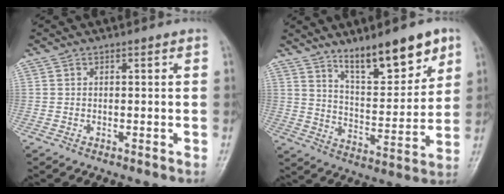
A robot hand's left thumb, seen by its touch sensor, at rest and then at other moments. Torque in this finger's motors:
{"motor_torque": [0.47, 0.25, 0.75, -0.81, 0.11]}